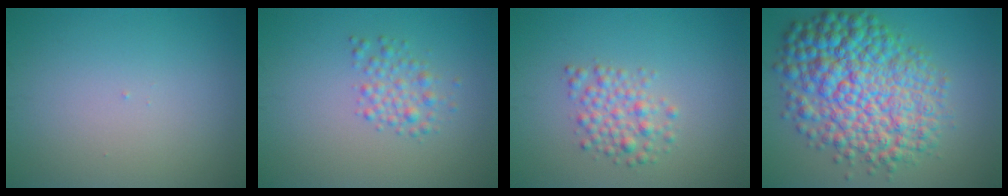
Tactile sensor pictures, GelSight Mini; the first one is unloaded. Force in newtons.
{"total": 2.2, "press": 2.2, "slide": 0.1}
{"total": 2.7, "press": 2.7, "slide": 0.1}
{"total": 11.4, "press": 11.4, "slide": 0.2}